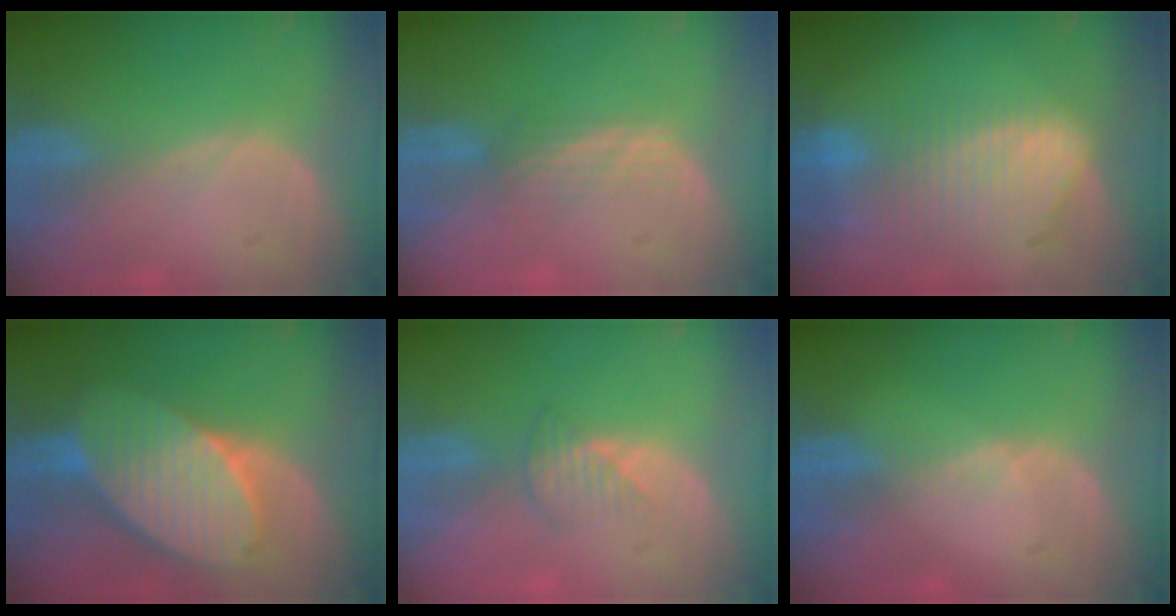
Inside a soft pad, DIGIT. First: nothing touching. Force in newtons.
{"total": 2.8, "press": 2.5, "slide": 1.2}
{"total": 9.1, "press": 8.0, "slide": 4.3}
{"total": 10.6, "press": 10.6, "slide": 0.7}
{"total": 2.5, "press": 2.5, "slide": 0.3}
{"total": 0.8, "press": 0.8, "slide": 0.1}